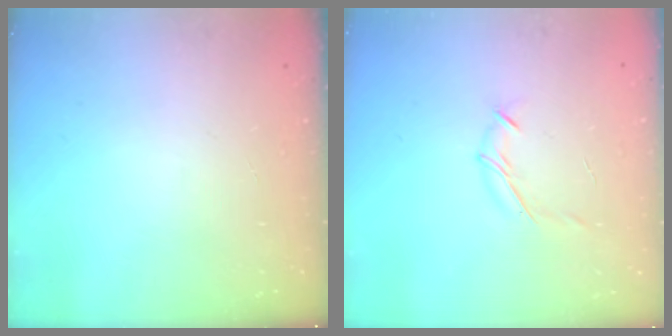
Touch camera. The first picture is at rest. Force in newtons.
{"total": 6.7, "press": 6.6, "slide": 1.2}